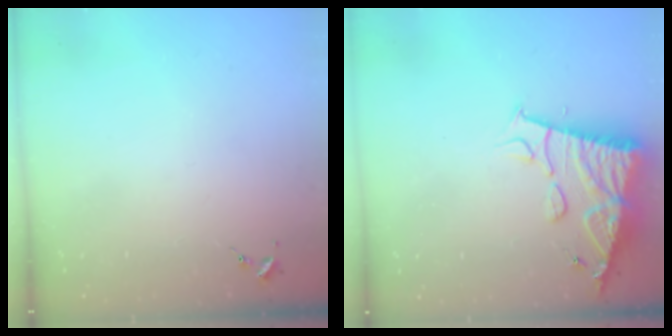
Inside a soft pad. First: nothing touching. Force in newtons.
{"total": 13.2, "press": 13.1, "slide": 1.2}